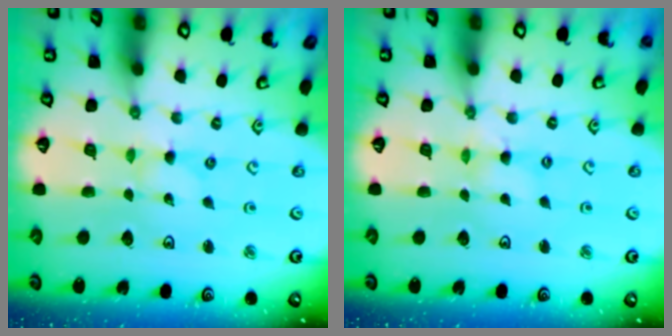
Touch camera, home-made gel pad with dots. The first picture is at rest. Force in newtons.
{"total": 1.1, "press": 1.1, "slide": 0.2}